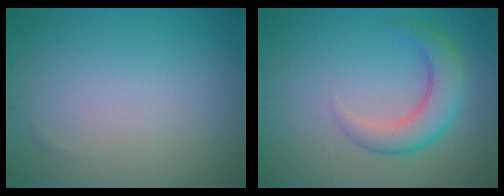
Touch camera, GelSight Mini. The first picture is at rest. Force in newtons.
{"total": 4.2, "press": 4.2, "slide": 0.1}